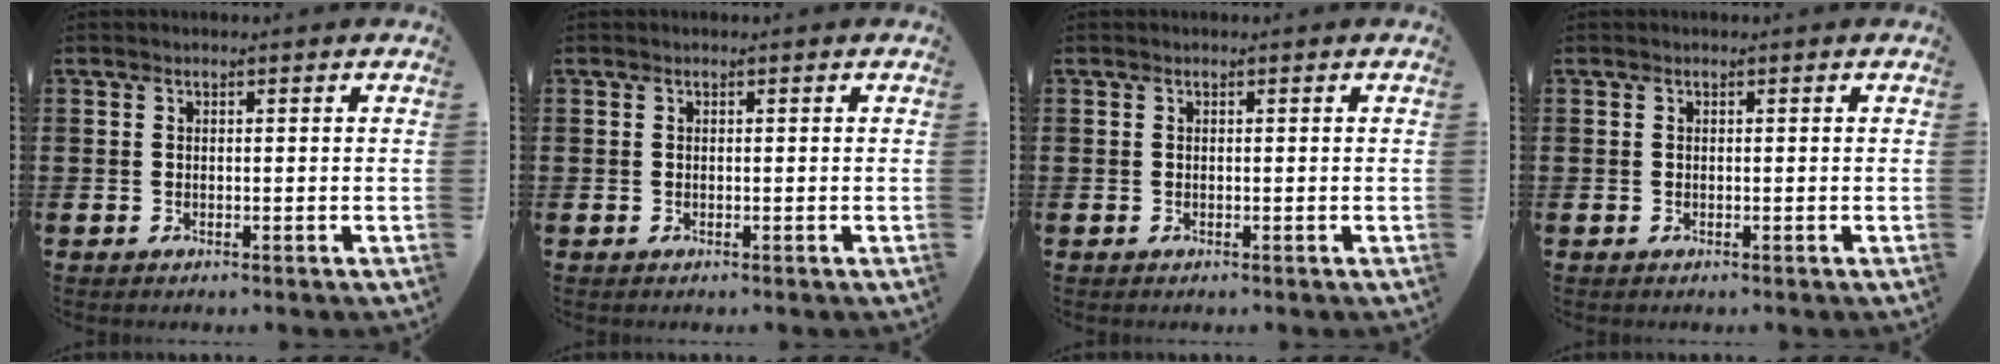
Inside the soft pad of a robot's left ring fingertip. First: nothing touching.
{"total": 0.0}
{"total": 0.0}
{"total": 0.0}